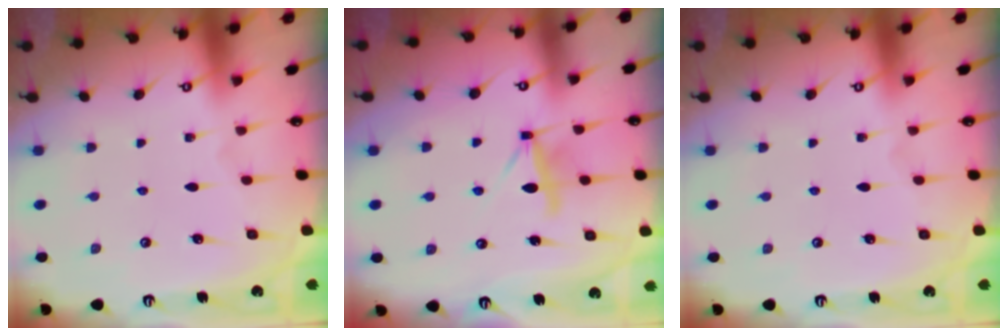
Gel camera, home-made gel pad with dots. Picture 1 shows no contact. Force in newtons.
{"total": 7.4, "press": 7.3, "slide": 1.0}
{"total": 0.0}